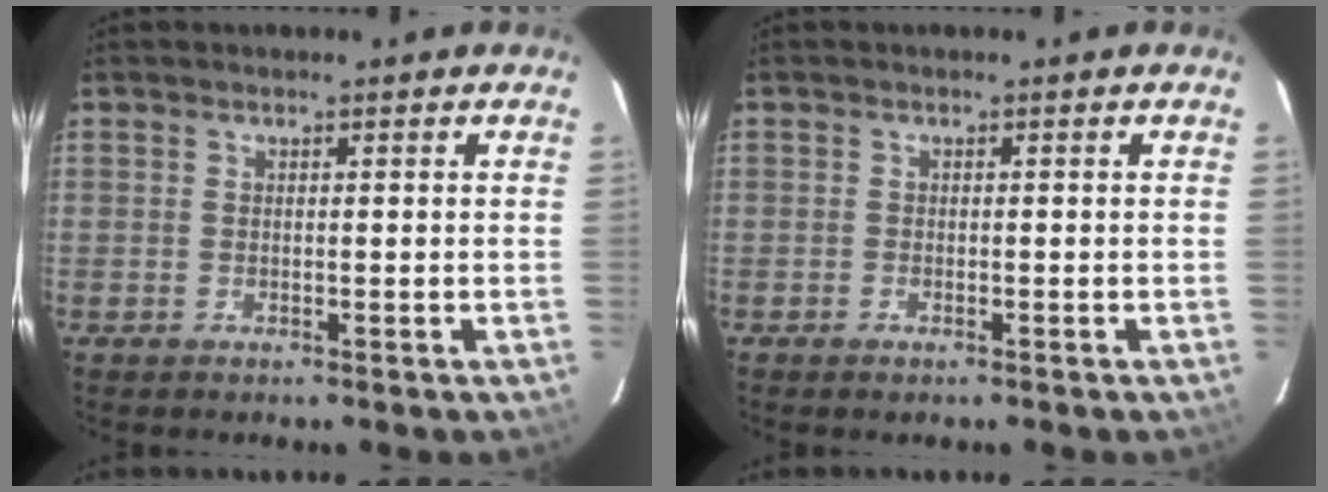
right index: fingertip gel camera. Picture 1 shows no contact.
{"total": 0.8, "force": [-0.6, 0.4, 0.3], "torque": [-0.006, -0.003, -0.012]}